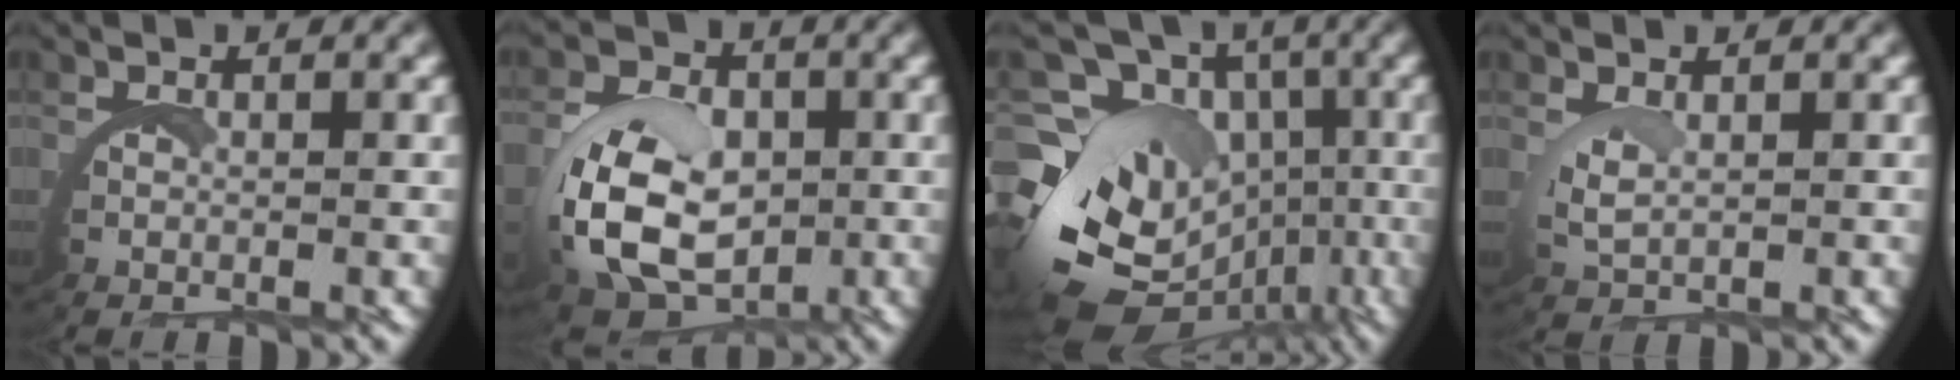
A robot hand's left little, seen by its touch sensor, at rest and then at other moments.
{"total": 8.7, "force": [-0.8, 6.4, 5.8], "torque": [-0.148, -0.034, 0.001]}
{"total": 14.3, "force": [-3.4, 11.1, 8.4], "torque": [-0.164, -0.055, -0.043]}
{"total": 1.5, "force": [1.2, 0.0, 0.9], "torque": [-0.033, -0.007, 0.030]}